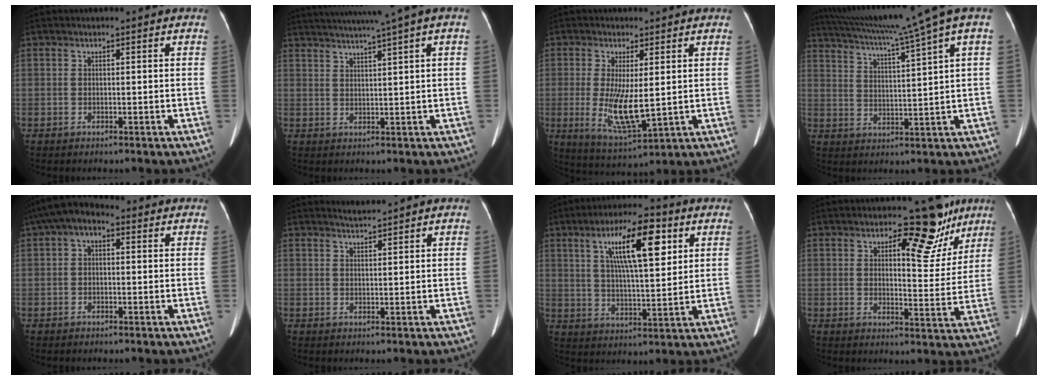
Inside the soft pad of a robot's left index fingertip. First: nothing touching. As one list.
[{"total": 10.5, "force": [8.0, -1.5, 6.6], "torque": [-0.107, 0.018, 0.108]}, {"total": 8.2, "force": [-0.2, 1.9, 7.9], "torque": [-0.159, -0.024, 0.006]}, {"total": 13.1, "force": [10.2, -2.9, 7.7], "torque": [-0.130, -0.010, 0.157]}, {"total": 5.5, "force": [2.0, 3.0, 4.2], "torque": [-0.077, 0.035, 0.027]}, {"total": 1.9, "force": [1.8, -0.7, -0.1], "torque": [-0.004, 0.002, 0.038]}, {"total": 12.7, "force": [5.2, 3.0, 11.2], "torque": [-0.195, 0.018, 0.089]}, {"total": 10.4, "force": [6.6, 4.5, 6.7], "torque": [-0.068, 0.007, 0.089]}]